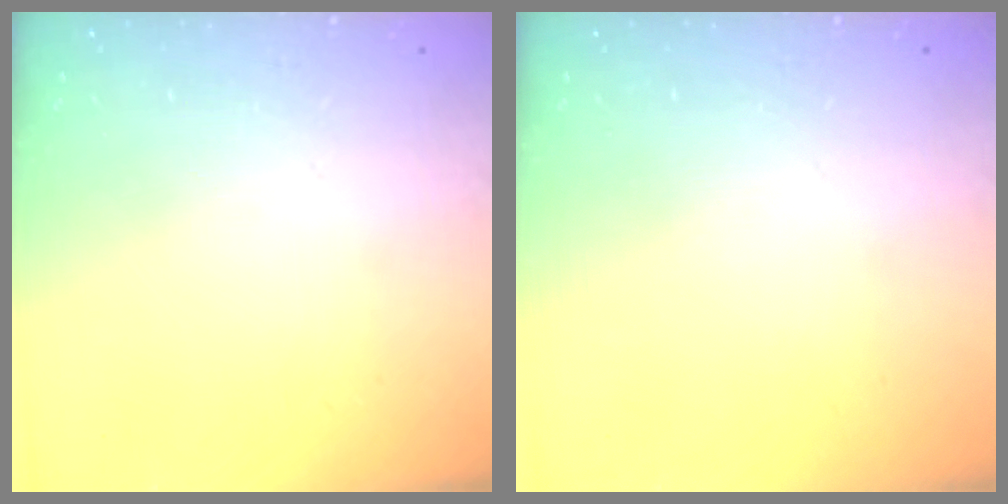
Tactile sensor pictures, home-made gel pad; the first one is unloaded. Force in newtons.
{"total": 0.0}